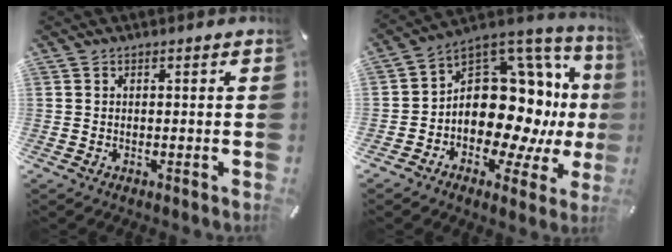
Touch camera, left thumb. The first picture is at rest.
{"total": 18.5, "force": [0.1, 13.1, 13.1], "torque": [-0.204, -0.031, 0.007]}